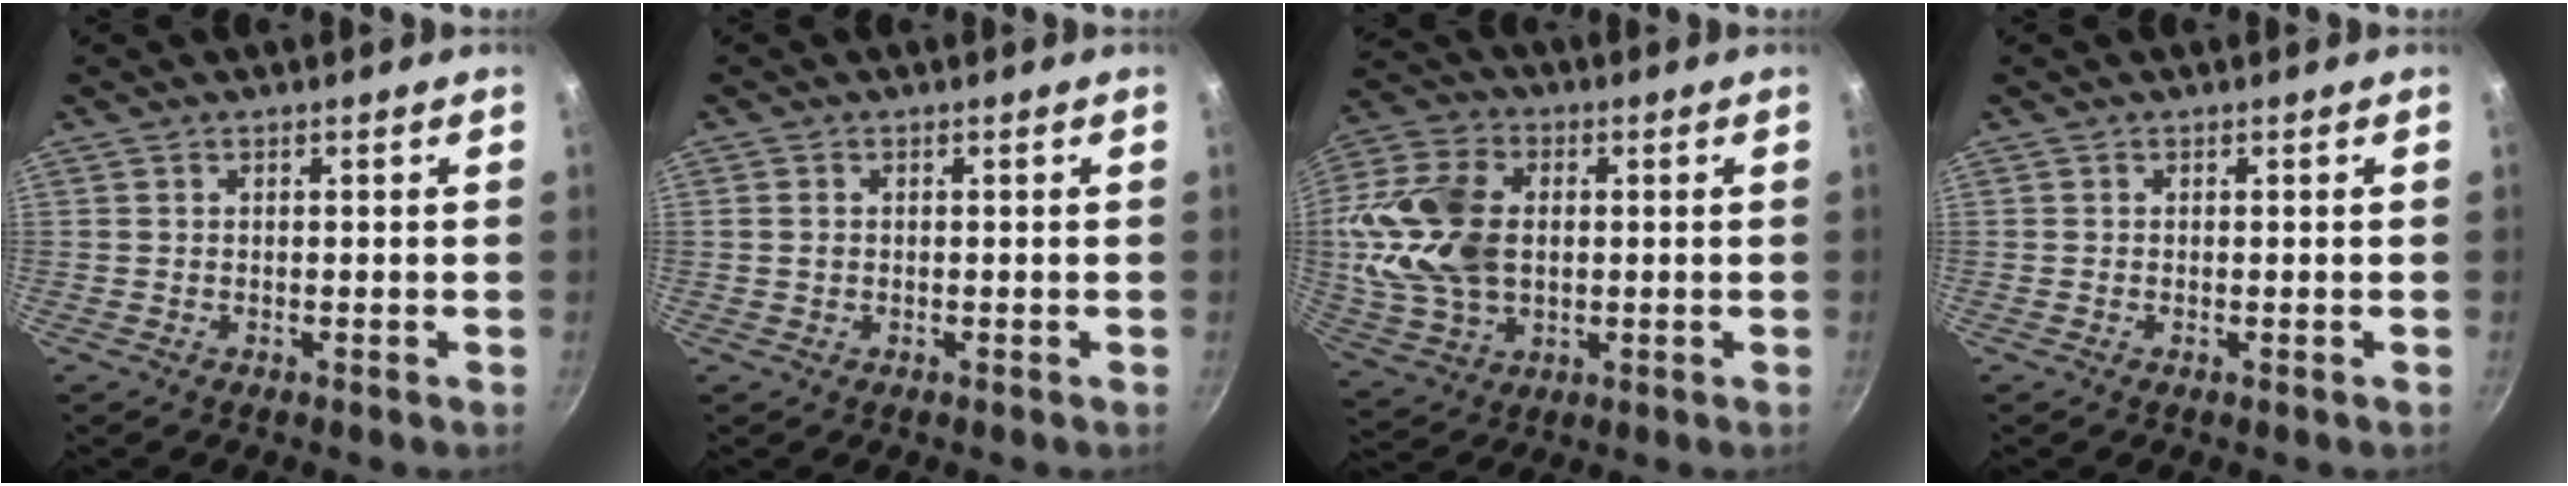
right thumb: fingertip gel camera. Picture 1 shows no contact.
{"total": 1.3, "force": [0.1, 1.1, 0.7], "torque": [-0.011, 0.003, 0.000]}
{"total": 18.1, "force": [1.2, 12.5, 13.0], "torque": [-0.245, 0.014, 0.024]}
{"total": 0.0}